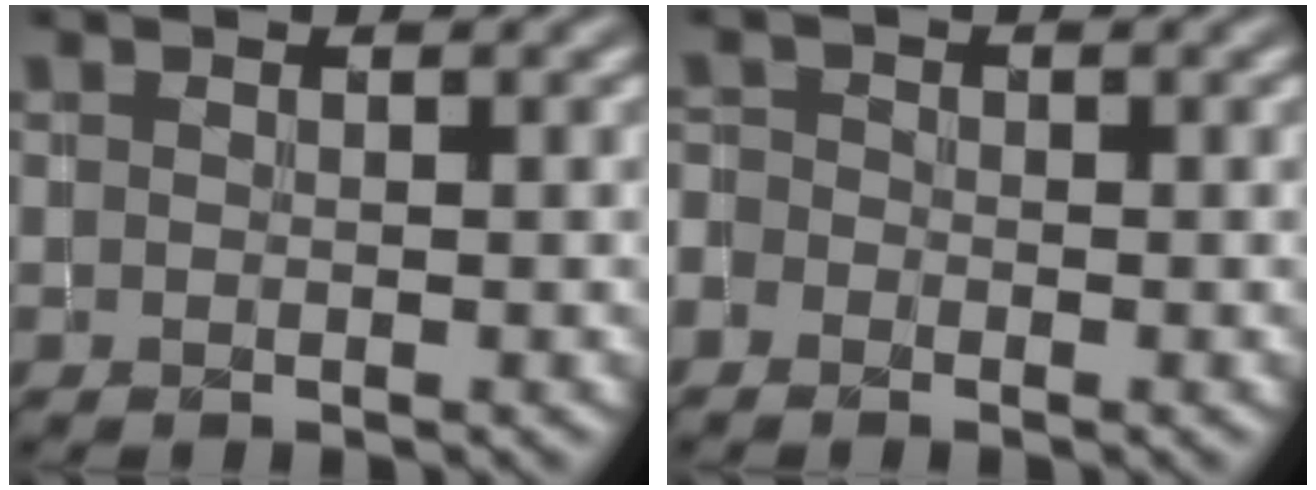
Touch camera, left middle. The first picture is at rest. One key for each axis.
{"total": 1.2, "fx": -1.0, "fy": 0.6, "fz": -0.2, "tx": 0.008, "ty": 0.002, "tz": -0.025}